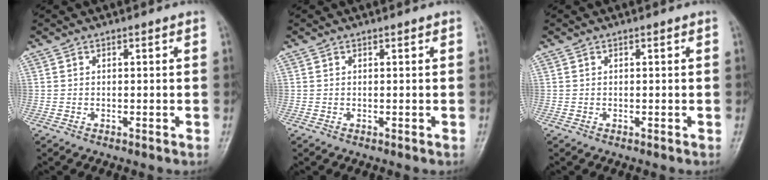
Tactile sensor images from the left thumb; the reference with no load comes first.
{"total": 0.0}
{"total": 0.0}